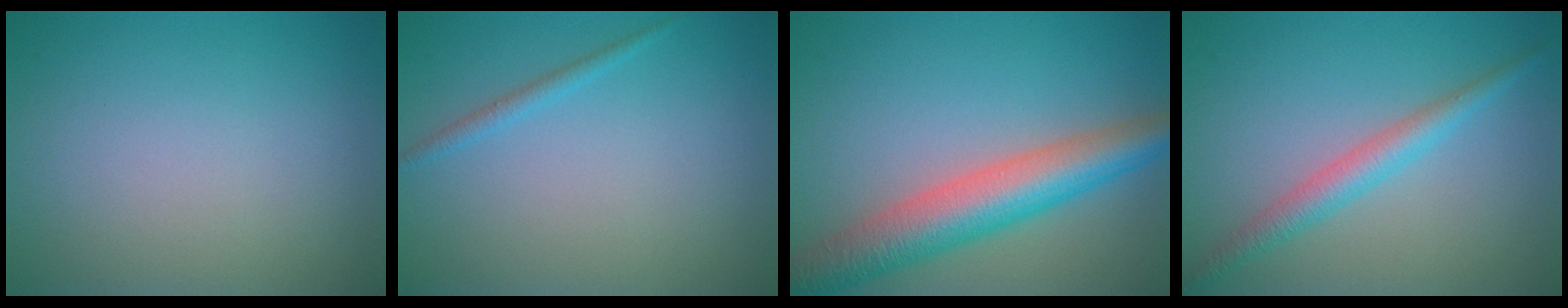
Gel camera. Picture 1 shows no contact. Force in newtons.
{"total": 1.1, "press": 1.0, "slide": 0.1}
{"total": 7.5, "press": 7.5, "slide": 0.2}
{"total": 2.8, "press": 2.8, "slide": 0.1}